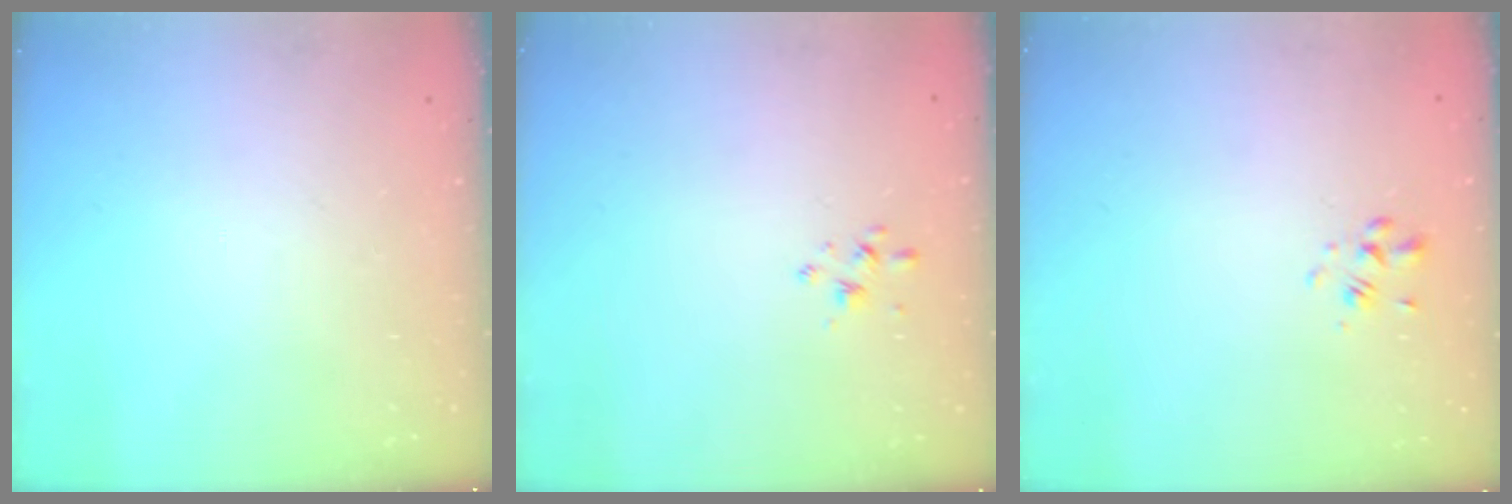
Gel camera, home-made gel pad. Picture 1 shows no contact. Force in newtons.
{"total": 2.1, "press": 2.0, "slide": 0.7}
{"total": 0.9, "press": 0.7, "slide": 0.6}